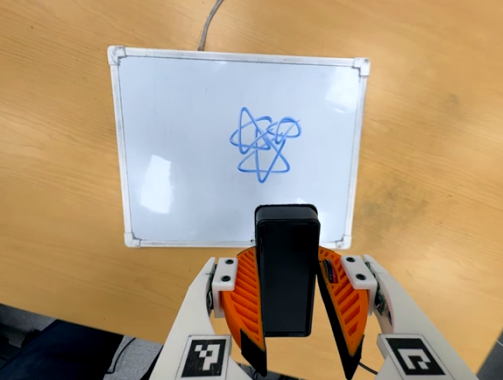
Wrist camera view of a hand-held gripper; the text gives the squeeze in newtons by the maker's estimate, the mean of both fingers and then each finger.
{"total": 5.8, "left": 5.1, "right": 6.6}